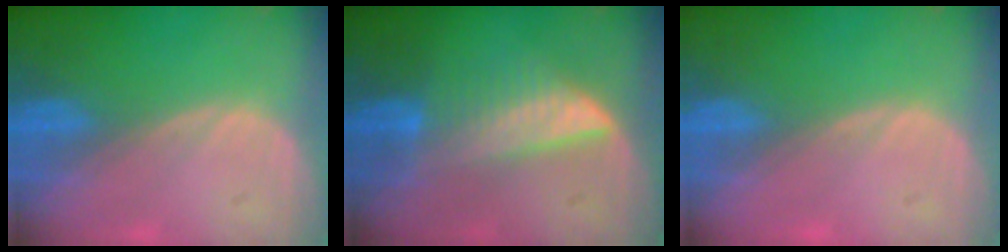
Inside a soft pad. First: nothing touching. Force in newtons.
{"total": 6.3, "press": 6.2, "slide": 1.0}
{"total": 0.5, "press": 0.1, "slide": 0.5}